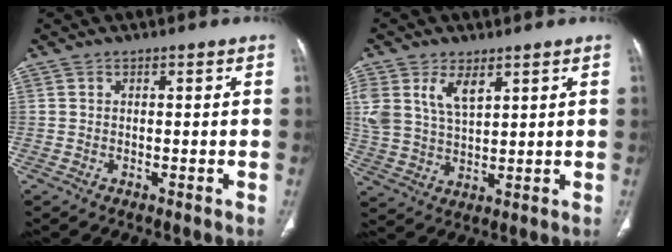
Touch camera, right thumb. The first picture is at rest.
{"total": 9.2, "force": [4.5, 5.0, 6.3], "torque": [-0.121, -0.010, 0.099]}